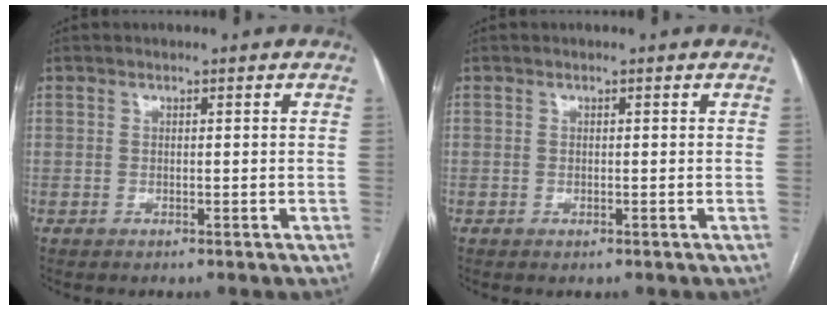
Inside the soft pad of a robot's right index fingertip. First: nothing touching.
{"total": 0.0}